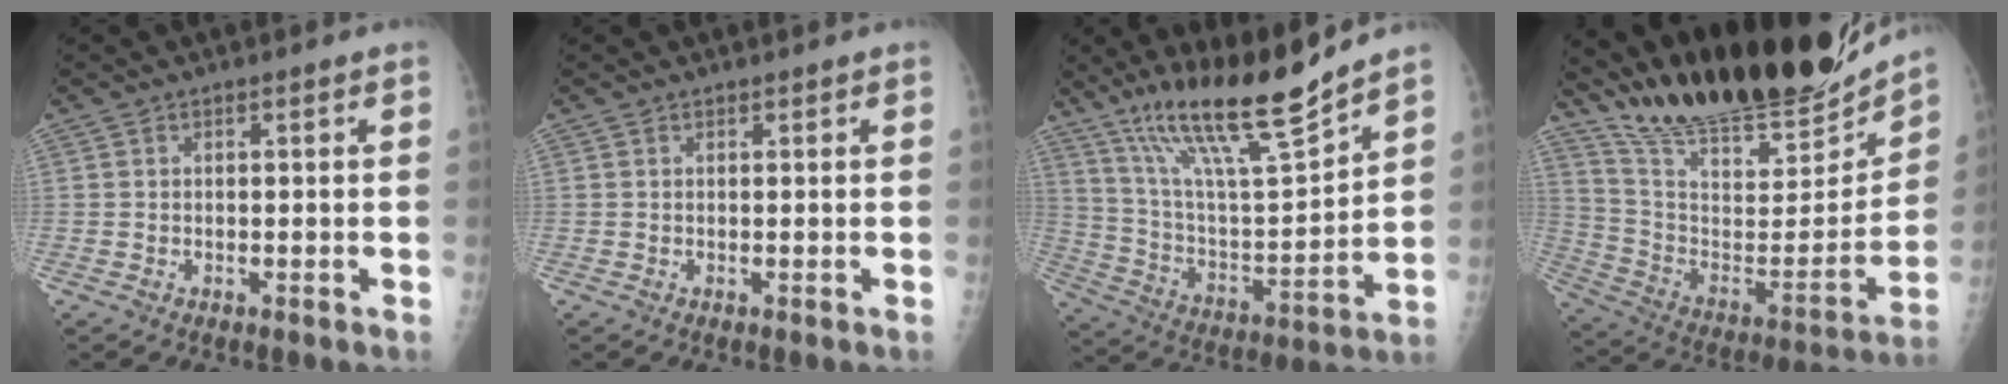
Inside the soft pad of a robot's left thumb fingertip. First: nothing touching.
{"total": 0.0}
{"total": 19.1, "force": [15.0, 2.0, 11.7], "torque": [-0.178, -0.083, 0.275]}
{"total": 26.9, "force": [23.9, 5.5, 11.1], "torque": [-0.159, -0.117, 0.382]}